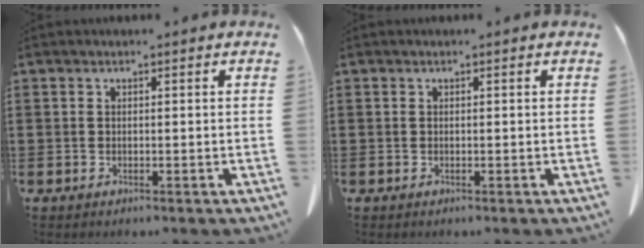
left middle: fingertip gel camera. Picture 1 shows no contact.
{"total": 0.0}